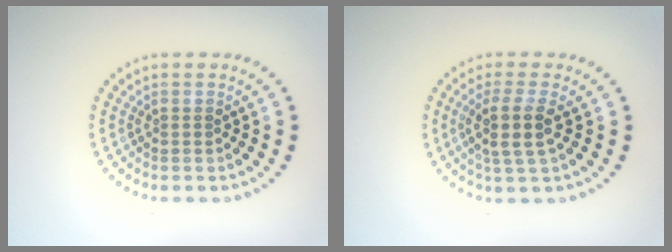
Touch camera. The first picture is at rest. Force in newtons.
{"total": 3.0, "press": 2.5, "slide": 1.6}